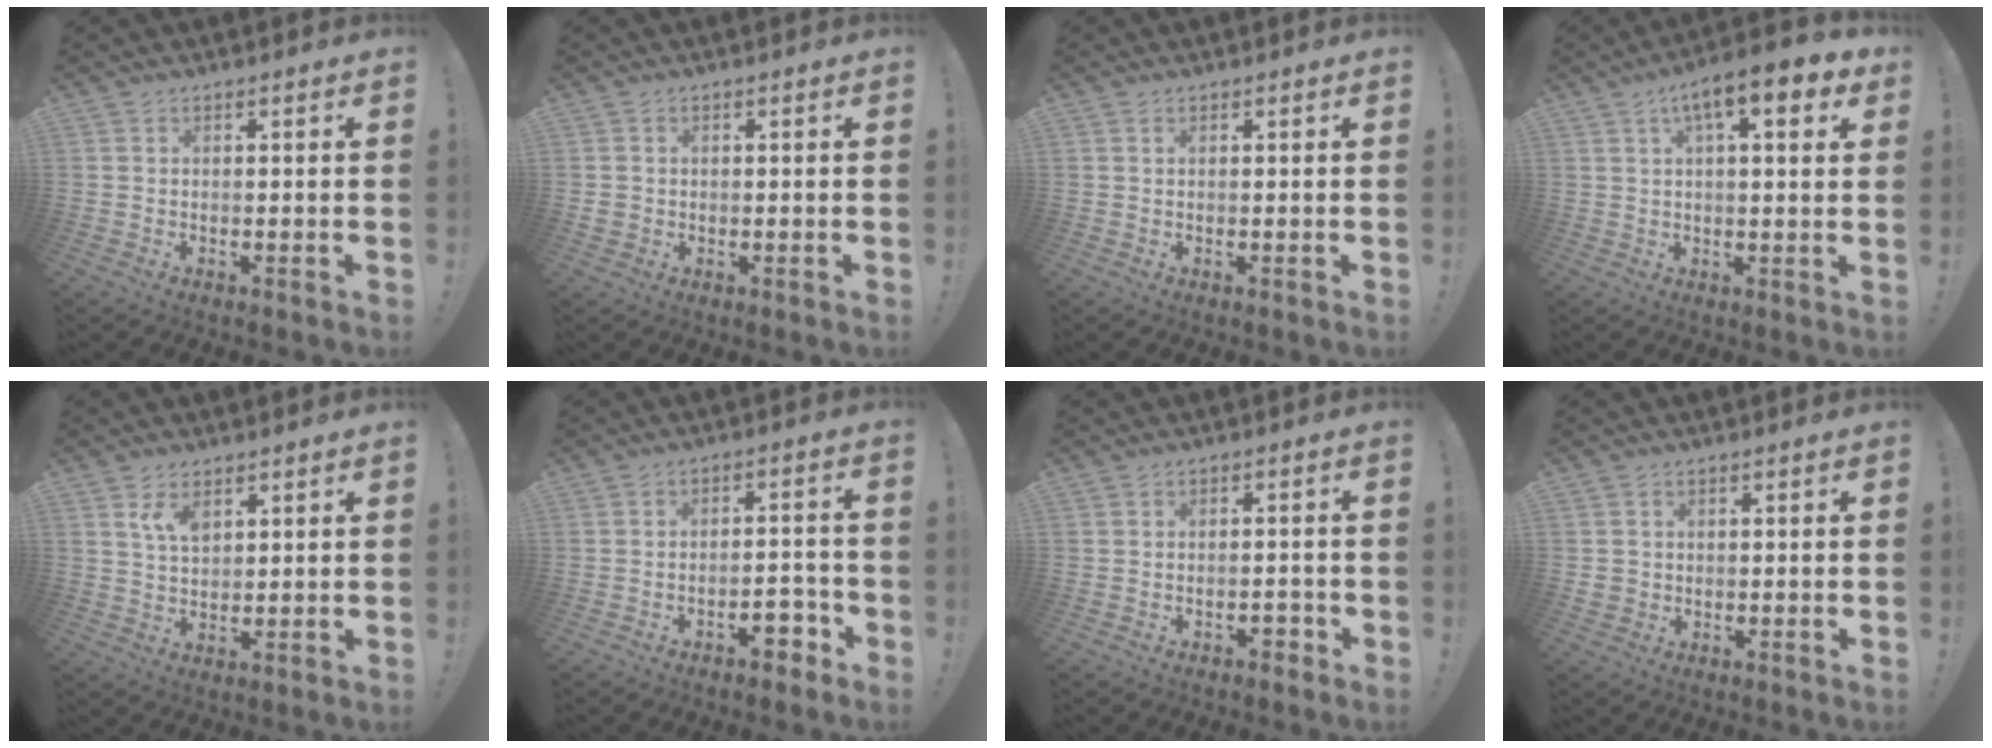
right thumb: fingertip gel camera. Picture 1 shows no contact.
{"total": 1.9, "force": [0.2, 1.8, 0.6], "torque": [-0.011, 0.003, 0.006]}
{"total": 0.5, "force": [0.3, 0.3, 0.4], "torque": [-0.009, 0.002, 0.006]}
{"total": 10.2, "force": [4.4, 2.9, 8.8], "torque": [-0.121, -0.017, 0.069]}
{"total": 5.4, "force": [3.0, 2.9, 3.5], "torque": [-0.069, -0.009, 0.055]}
{"total": 6.6, "force": [-4.1, 3.3, 4.0], "torque": [-0.042, 0.023, -0.068]}
{"total": 2.6, "force": [-1.7, 1.4, 1.4], "torque": [-0.016, 0.003, -0.031]}
{"total": 2.6, "force": [0.4, 2.4, 0.7], "torque": [-0.016, 0.004, 0.010]}